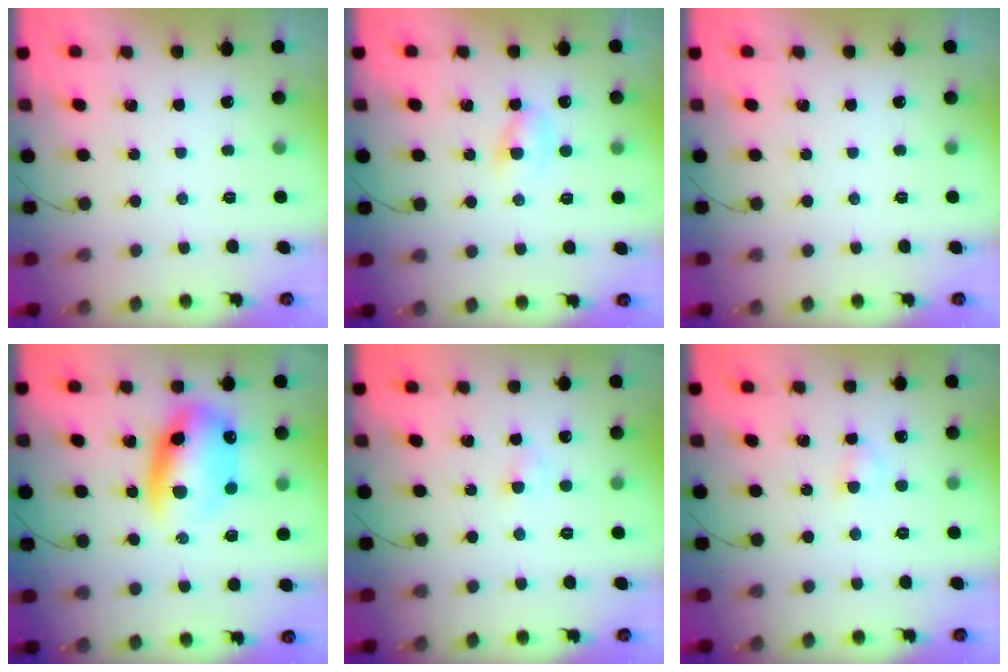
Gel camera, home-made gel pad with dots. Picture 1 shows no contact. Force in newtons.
{"total": 3.3, "press": 3.1, "slide": 1.2}
{"total": 0.0}
{"total": 13.7, "press": 13.3, "slide": 3.5}
{"total": 2.5, "press": 2.3, "slide": 1.1}
{"total": 2.6, "press": 2.4, "slide": 1.1}